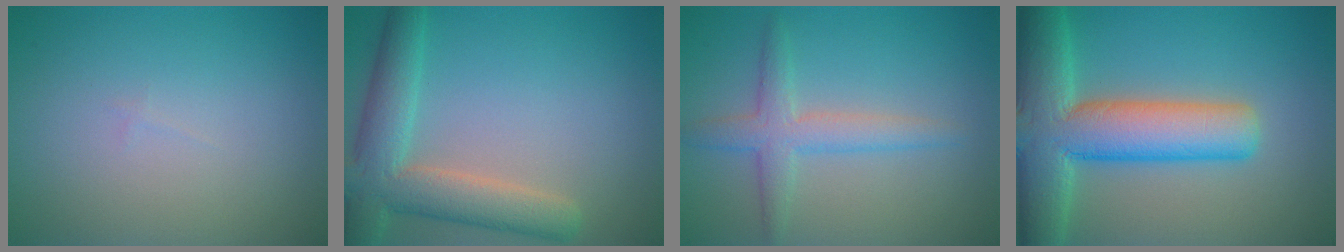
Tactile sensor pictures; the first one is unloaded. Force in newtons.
{"total": 6.5, "press": 6.4, "slide": 0.8}
{"total": 3.2, "press": 3.2, "slide": 0.0}
{"total": 10.9, "press": 10.9, "slide": 0.7}